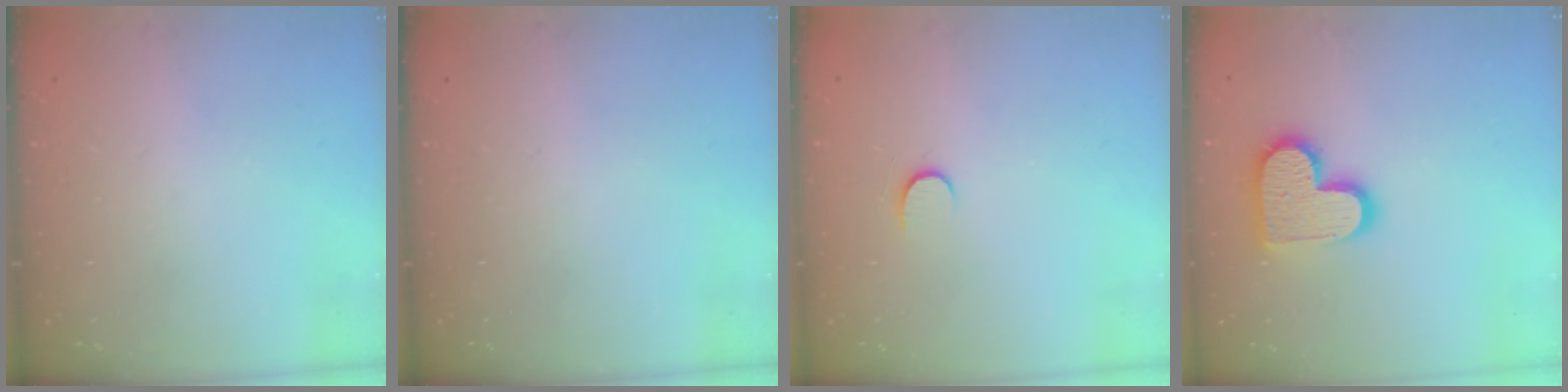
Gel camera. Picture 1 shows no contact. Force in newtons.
{"total": 0.0}
{"total": 5.3, "press": 5.3, "slide": 0.6}
{"total": 14.4, "press": 14.4, "slide": 1.0}